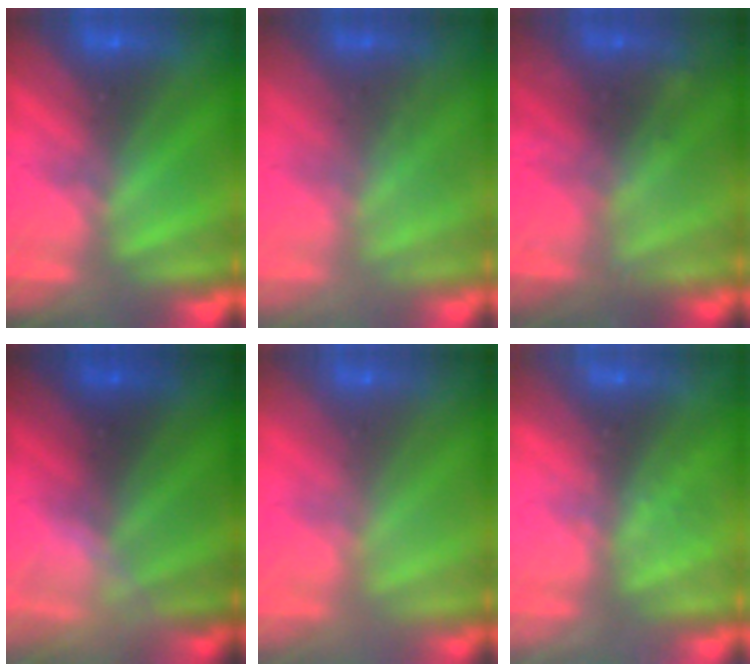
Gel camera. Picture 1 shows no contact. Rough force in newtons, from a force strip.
{"total": 2.1}
{"total": 2.2}
{"total": 2.4}
{"total": 2.8}
{"total": 2.4}